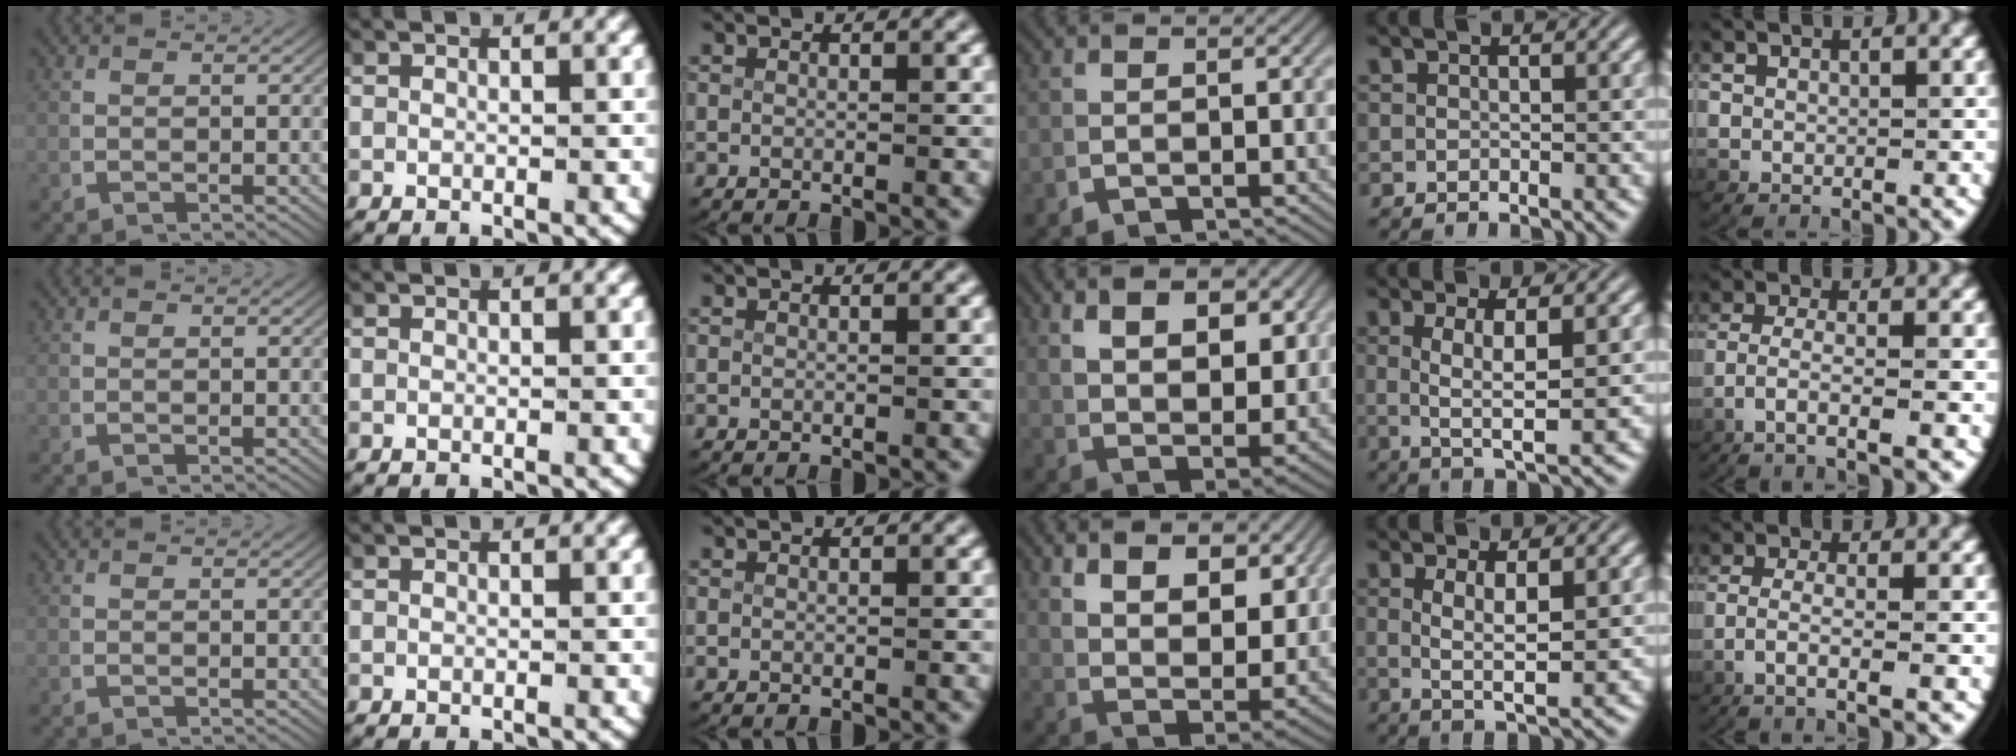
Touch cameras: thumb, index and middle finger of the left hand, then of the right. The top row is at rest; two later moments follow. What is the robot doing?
{"motion": "lift_and_place", "object": "towel"}